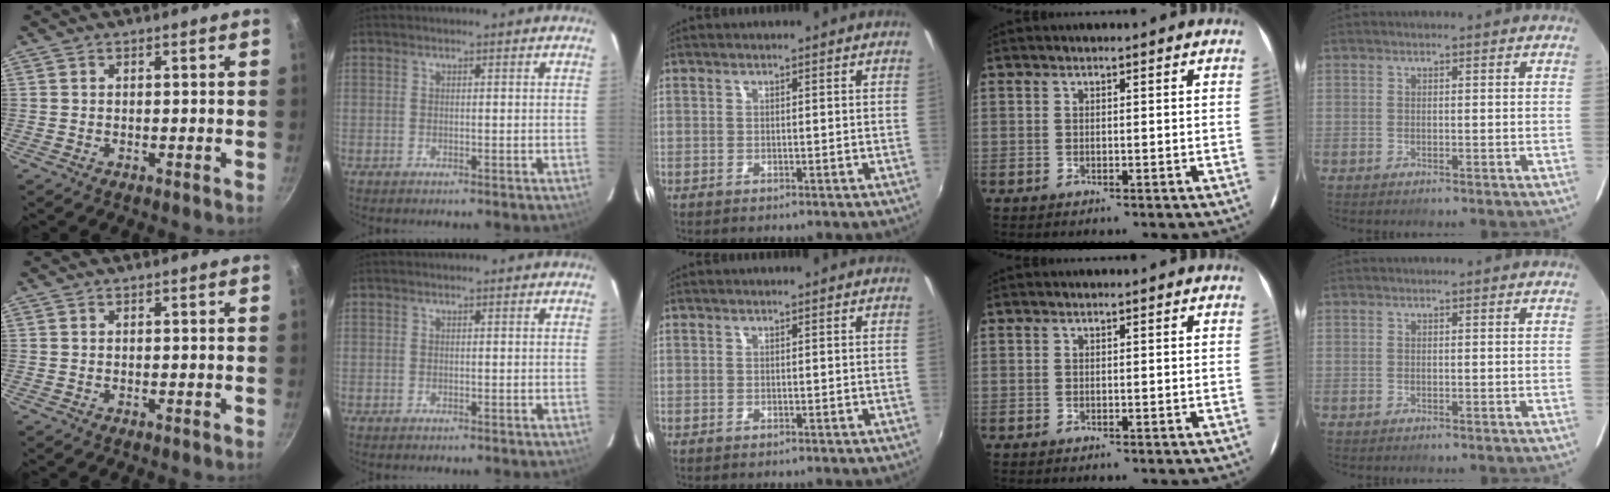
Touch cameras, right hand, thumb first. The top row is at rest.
{}